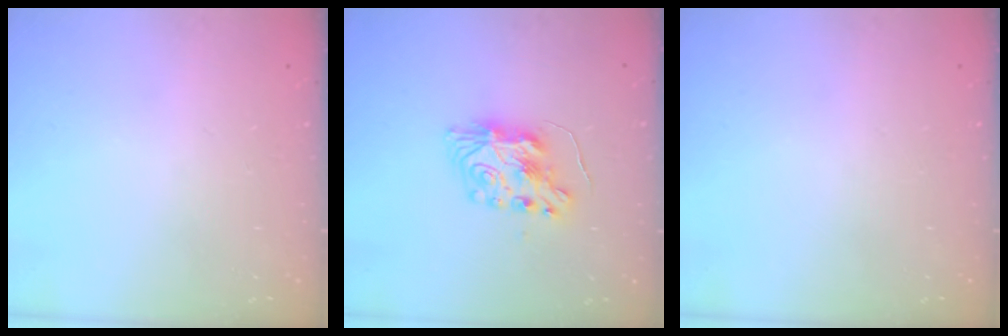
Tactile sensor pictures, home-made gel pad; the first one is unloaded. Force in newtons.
{"total": 9.0, "press": 9.0, "slide": 0.5}
{"total": 0.0}